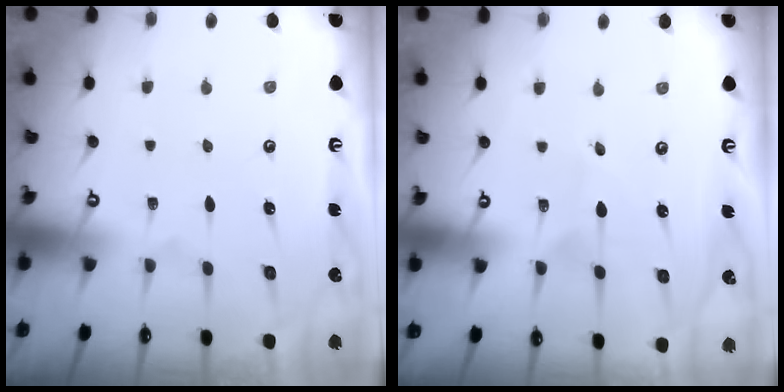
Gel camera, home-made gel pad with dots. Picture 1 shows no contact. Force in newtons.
{"total": 3.0, "press": 3.0, "slide": 0.2}